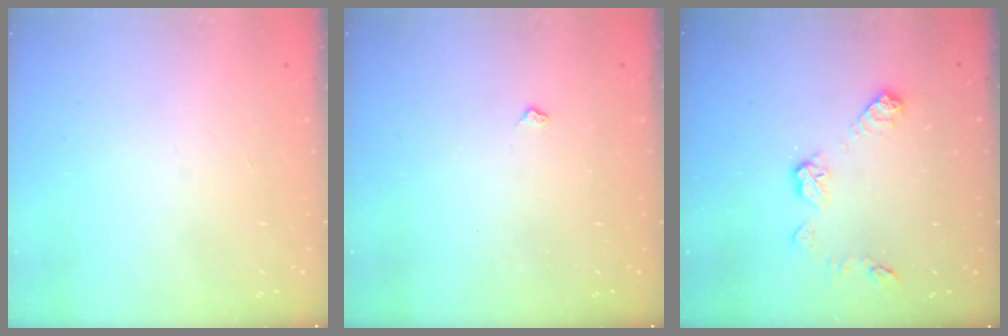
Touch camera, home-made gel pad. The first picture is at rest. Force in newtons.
{"total": 2.4, "press": 2.4, "slide": 0.5}
{"total": 9.1, "press": 9.1, "slide": 0.5}